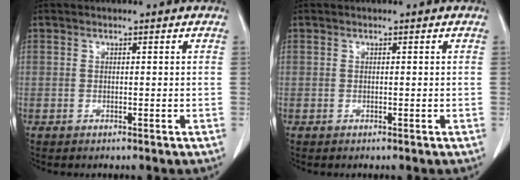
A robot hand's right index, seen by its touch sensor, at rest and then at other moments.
{"total": 0.0}